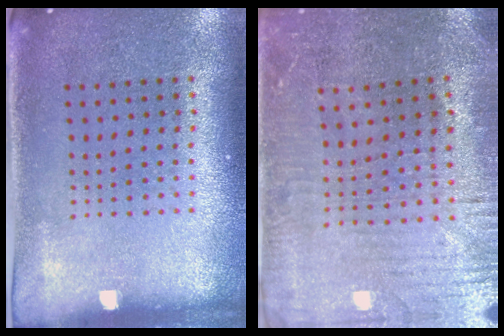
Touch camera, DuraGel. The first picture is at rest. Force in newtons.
{"total": 1.1, "press": 1.0, "slide": 0.4}